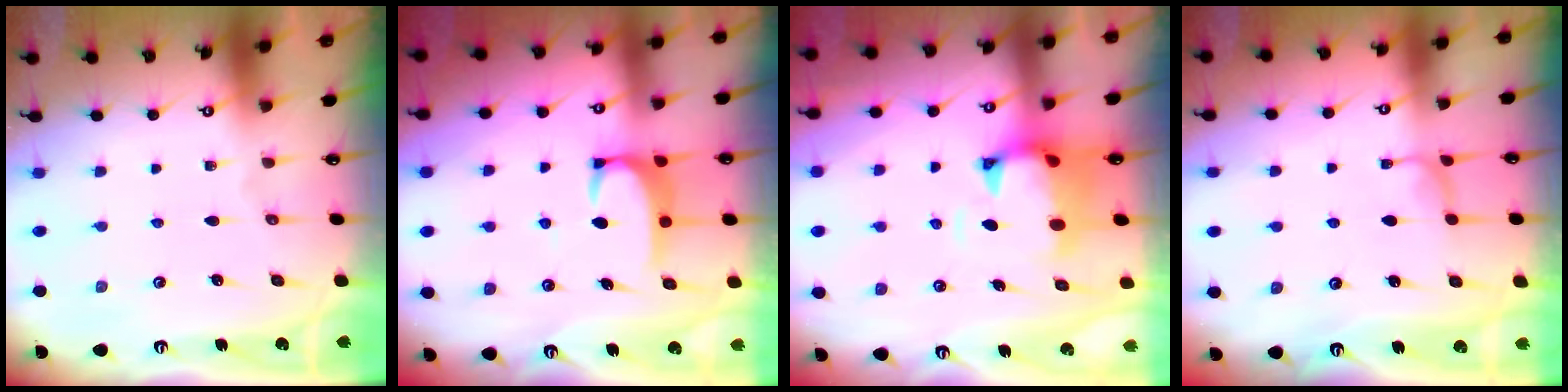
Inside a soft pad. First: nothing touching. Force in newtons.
{"total": 2.6, "press": 2.6, "slide": 0.3}
{"total": 1.5, "press": 1.1, "slide": 1.1}
{"total": 2.0, "press": 1.9, "slide": 0.5}